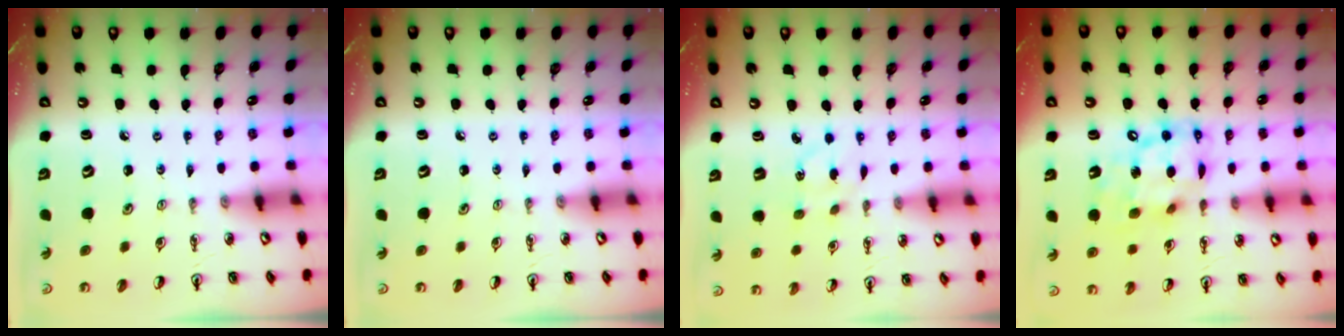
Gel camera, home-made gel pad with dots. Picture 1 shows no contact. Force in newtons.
{"total": 0.0}
{"total": 4.0, "press": 3.9, "slide": 0.6}
{"total": 13.0, "press": 13.0, "slide": 1.4}